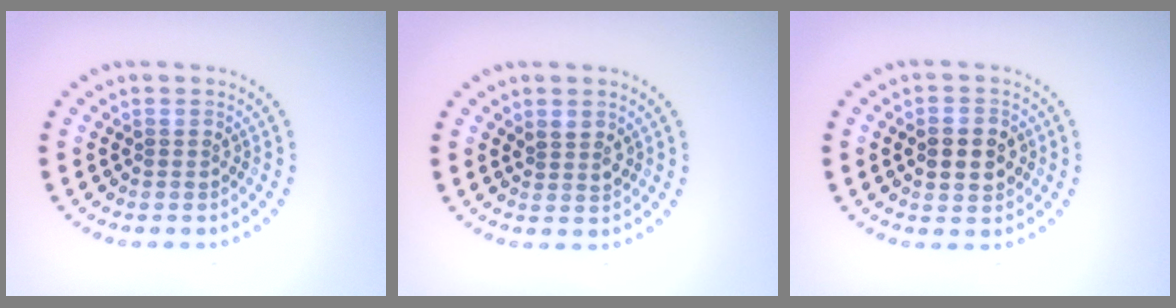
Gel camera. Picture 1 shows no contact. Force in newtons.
{"total": 1.5, "press": 1.2, "slide": 0.9}
{"total": 4.0, "press": 4.0, "slide": 0.2}